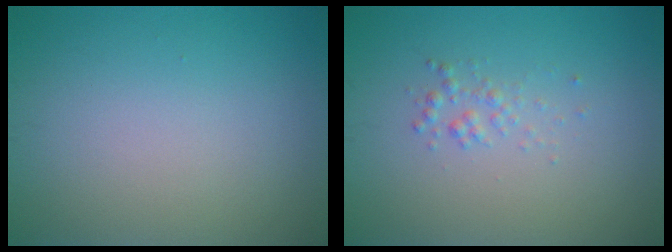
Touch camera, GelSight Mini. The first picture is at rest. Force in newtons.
{"total": 1.1, "press": 1.1, "slide": 0.1}